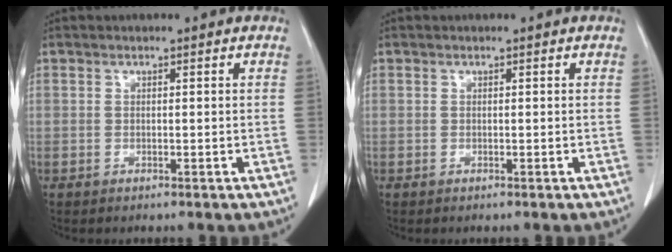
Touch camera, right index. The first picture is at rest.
{"total": 0.0}